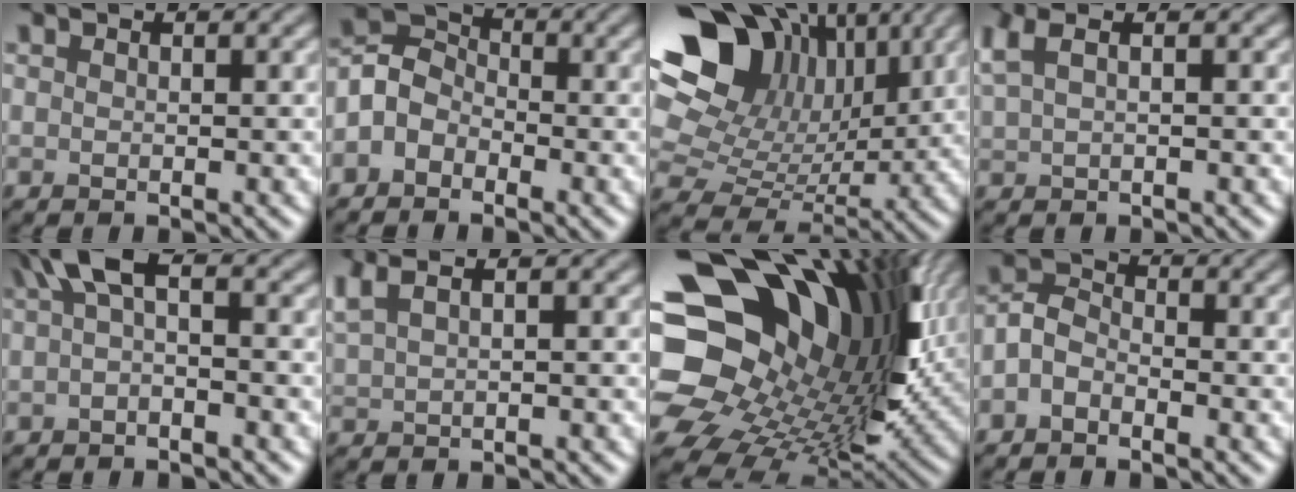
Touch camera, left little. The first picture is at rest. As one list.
[{"total": 3.1, "force": [-1.7, 2.3, 1.2], "torque": [-0.015, 0.012, -0.047]}, {"total": 17.8, "force": [6.7, 12.8, 10.4], "torque": [-0.233, 0.041, 0.123]}, {"total": 2.7, "force": [1.2, 1.1, 2.2], "torque": [-0.063, 0.012, 0.027]}, {"total": 3.8, "force": [0.8, 1.6, 3.4], "torque": [-0.060, 0.010, 0.003]}, {"total": 2.7, "force": [1.6, 0.8, 2.0], "torque": [-0.061, 0.013, 0.038]}, {"total": 20.0, "force": [2.8, 14.1, 13.9], "torque": [-0.254, -0.018, 0.068]}, {"total": 2.5, "force": [-1.5, 1.5, 1.4], "torque": [-0.026, 0.007, -0.042]}]